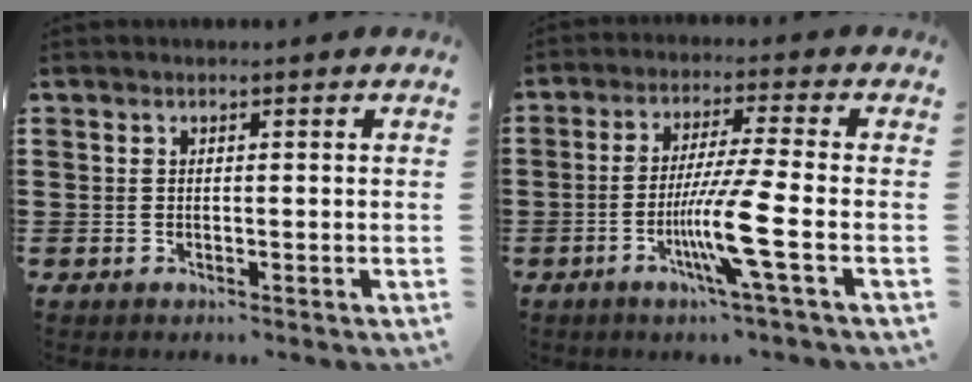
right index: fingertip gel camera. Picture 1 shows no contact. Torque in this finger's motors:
{"motor_torque": [2.14, 0.00, 0.68, 0.21]}